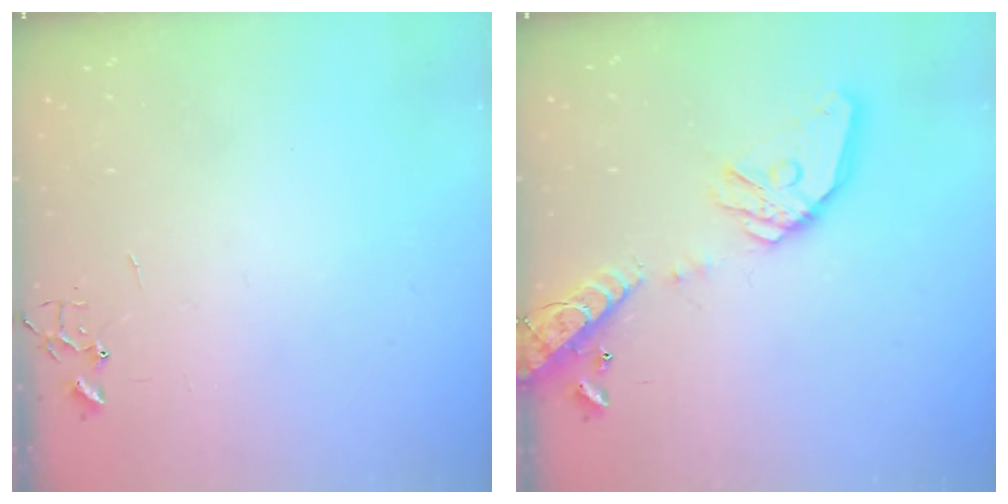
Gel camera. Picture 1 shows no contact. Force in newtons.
{"total": 17.0, "press": 16.8, "slide": 2.6}